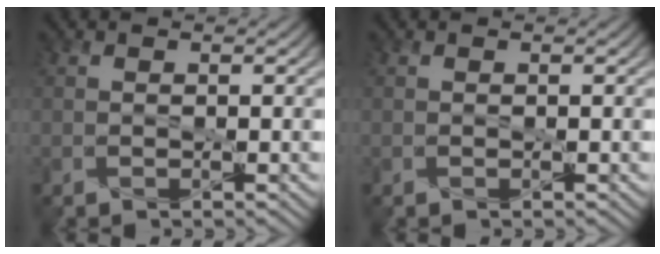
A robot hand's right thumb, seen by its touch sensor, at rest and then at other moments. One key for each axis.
{"total": 0.0}